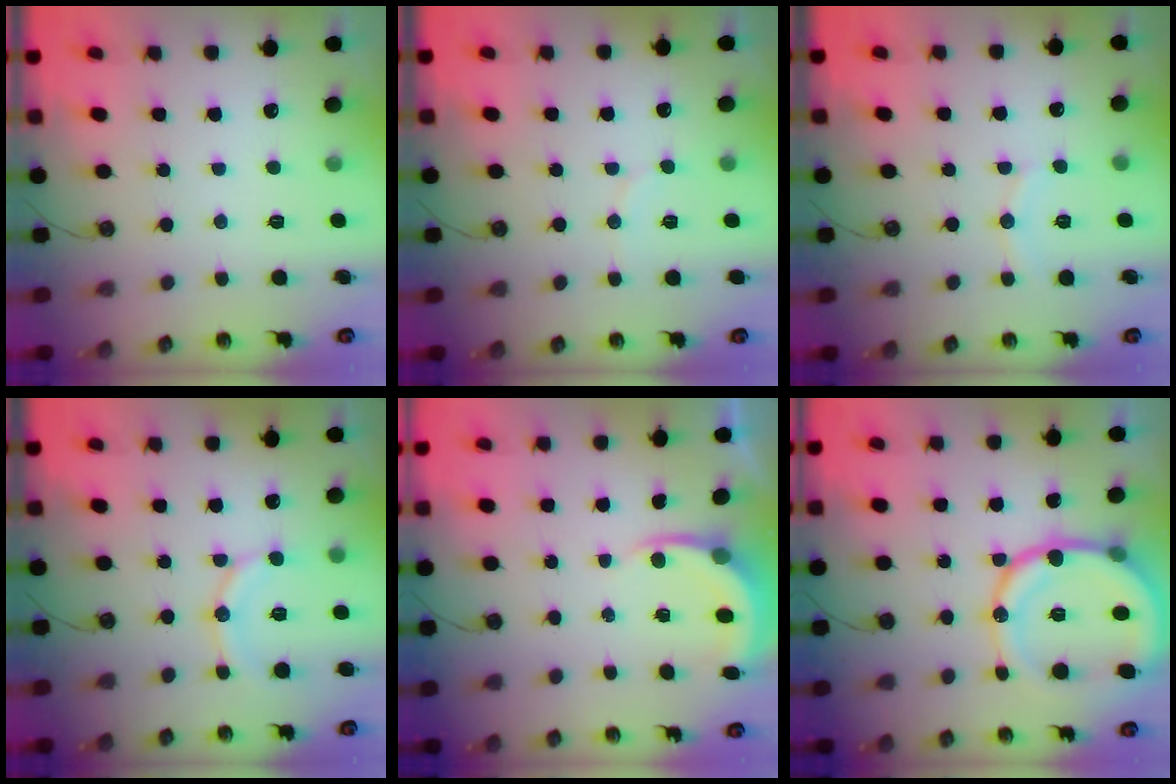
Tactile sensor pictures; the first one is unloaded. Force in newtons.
{"total": 3.8, "press": 3.8, "slide": 0.4}
{"total": 7.0, "press": 7.0, "slide": 0.2}
{"total": 11.8, "press": 11.5, "slide": 2.6}
{"total": 5.8, "press": 5.8, "slide": 0.3}
{"total": 20.6, "press": 20.2, "slide": 3.9}